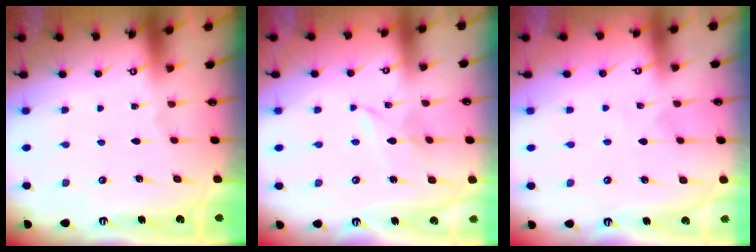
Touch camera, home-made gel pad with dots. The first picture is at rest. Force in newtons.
{"total": 2.6, "press": 2.6, "slide": 0.3}
{"total": 2.2, "press": 2.2, "slide": 0.2}